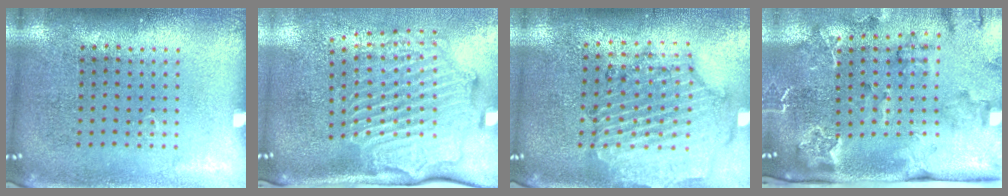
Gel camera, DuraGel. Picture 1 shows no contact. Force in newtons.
{"total": 3.1, "press": 2.3, "slide": 2.0}
{"total": 1.6, "press": 1.6, "slide": 0.3}
{"total": 2.5, "press": 2.3, "slide": 0.9}